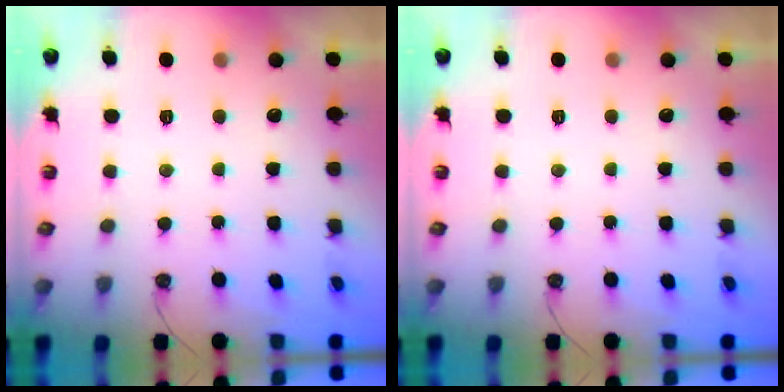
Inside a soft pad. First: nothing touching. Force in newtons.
{"total": 0.0}